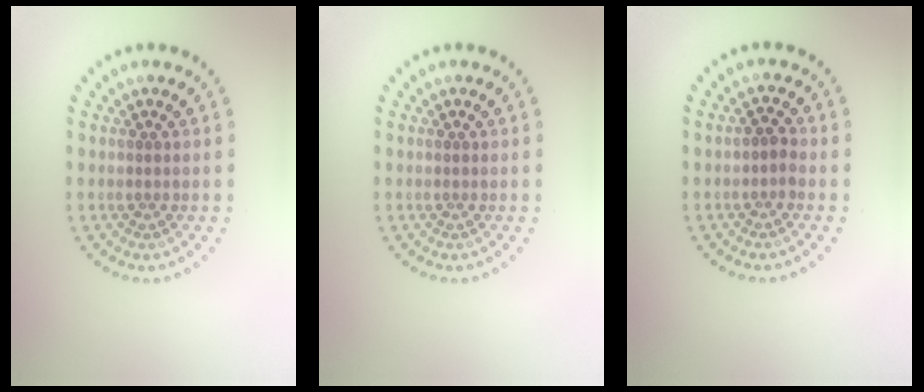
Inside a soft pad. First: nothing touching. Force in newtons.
{"total": 0.0}
{"total": 1.2, "press": 1.0, "slide": 0.6}